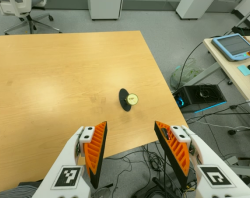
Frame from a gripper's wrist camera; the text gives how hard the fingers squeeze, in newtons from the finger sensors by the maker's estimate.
{"total": 0.0}